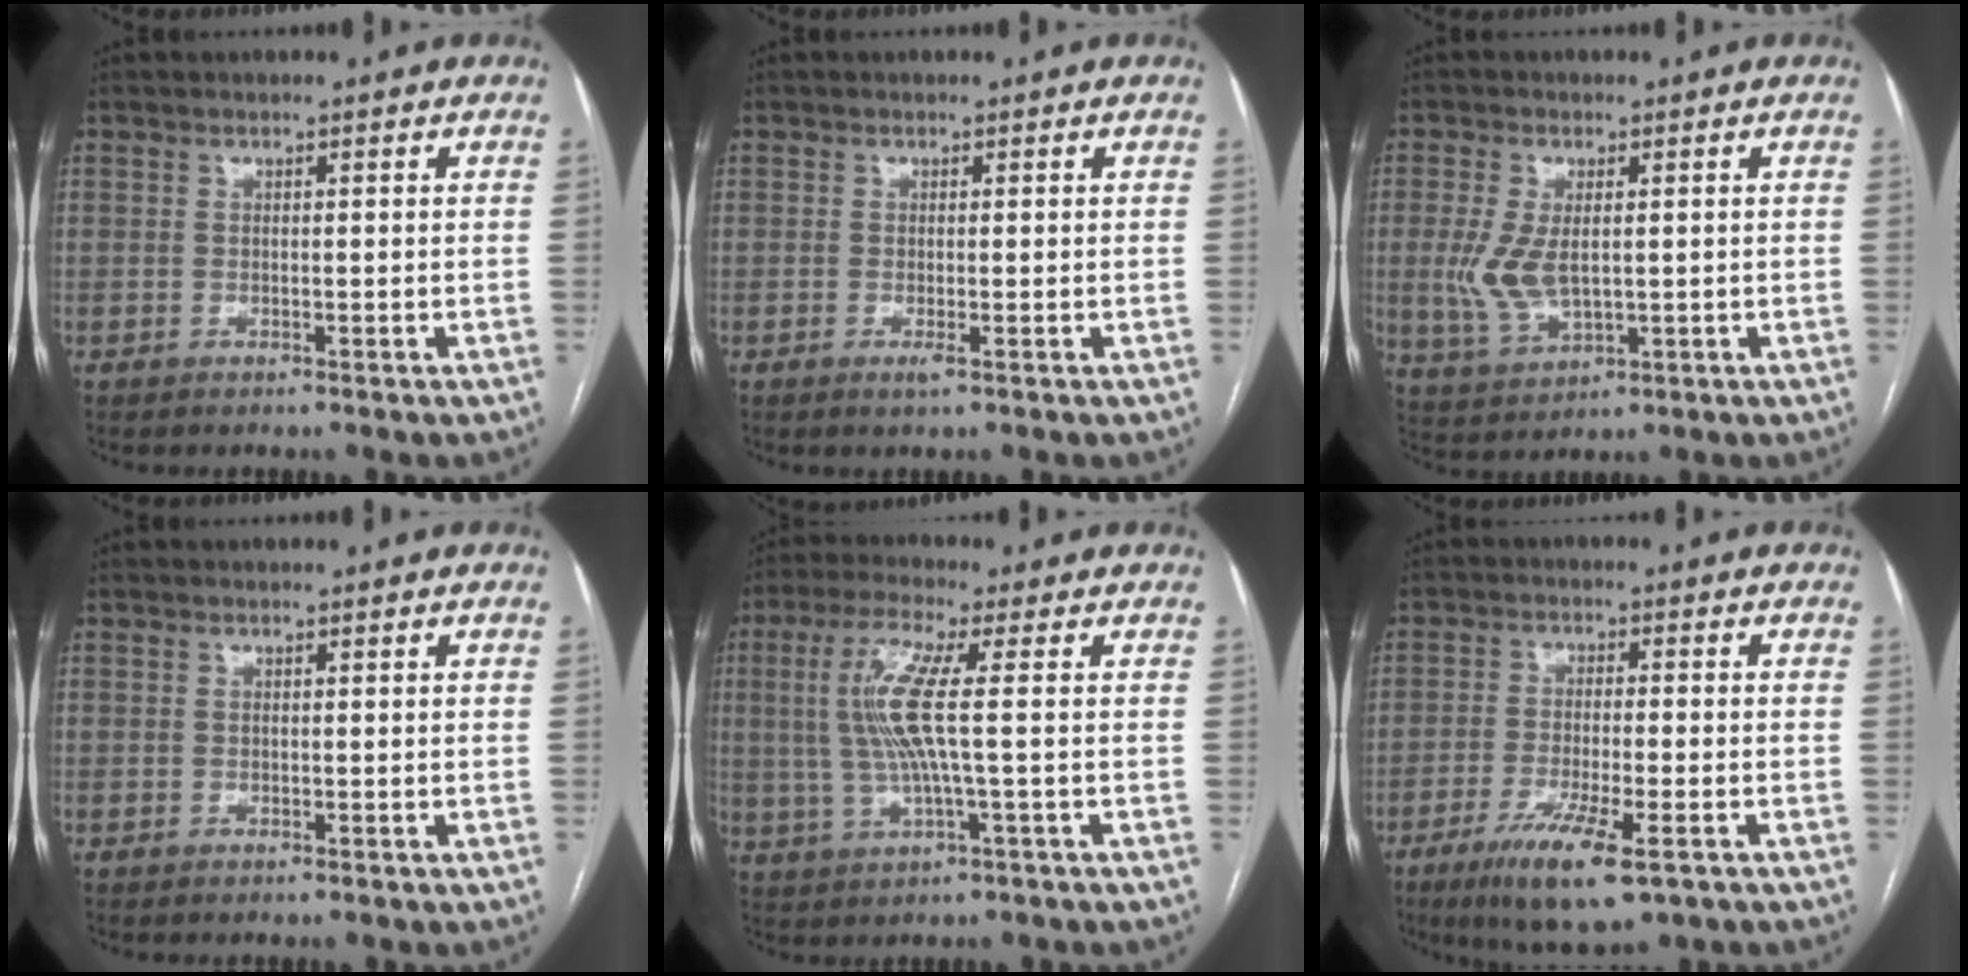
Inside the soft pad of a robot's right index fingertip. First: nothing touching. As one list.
[{"total": 1.3, "force": [-0.5, 0.0, 1.1], "torque": [-0.019, -0.004, -0.008]}, {"total": 7.2, "force": [0.2, 3.4, 6.4], "torque": [-0.145, -0.003, 0.012]}, {"total": 0.0}, {"total": 9.2, "force": [1.0, 0.1, 9.2], "torque": [-0.204, 0.007, 0.018]}, {"total": 10.0, "force": [-5.7, 1.6, 8.1], "torque": [-0.146, -0.024, -0.093]}]